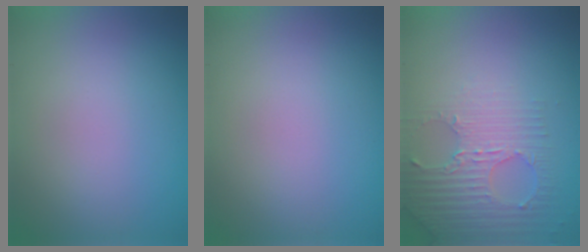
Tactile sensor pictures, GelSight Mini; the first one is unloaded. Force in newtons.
{"total": 0.0}
{"total": 2.8, "press": 2.7, "slide": 0.9}